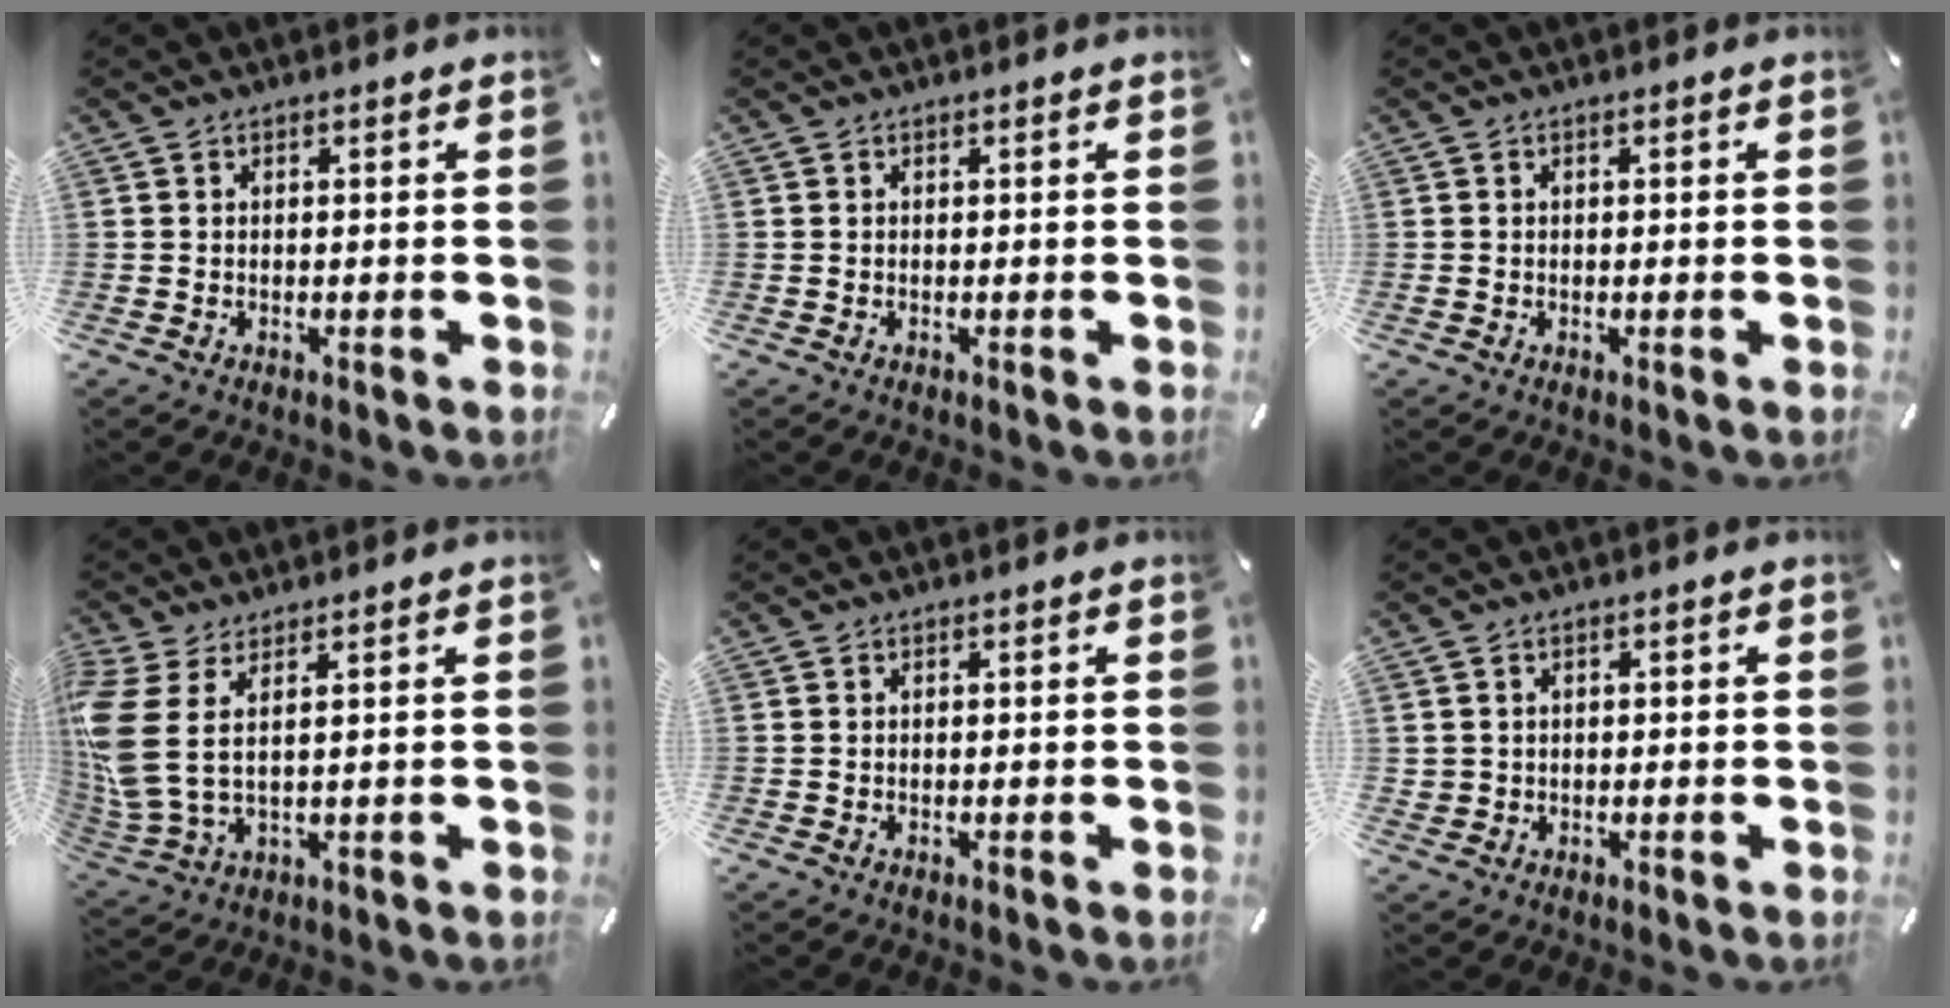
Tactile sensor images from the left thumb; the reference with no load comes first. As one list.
[{"total": 0.0}, {"total": 0.8, "force": [-0.1, 0.4, 0.6], "torque": [-0.011, 0.002, -0.003]}, {"total": 8.4, "force": [2.4, 3.1, 7.5], "torque": [-0.177, -0.027, 0.046]}, {"total": 0.0}, {"total": 2.0, "force": [0.1, 2.0, 0.2], "torque": [-0.004, 0.005, 0.000]}]